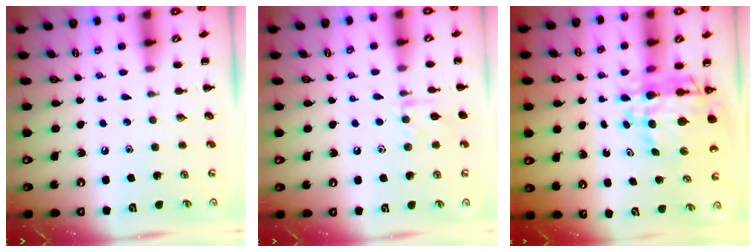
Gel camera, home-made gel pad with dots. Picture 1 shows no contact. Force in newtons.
{"total": 7.1, "press": 7.0, "slide": 1.3}
{"total": 9.9, "press": 9.4, "slide": 3.3}